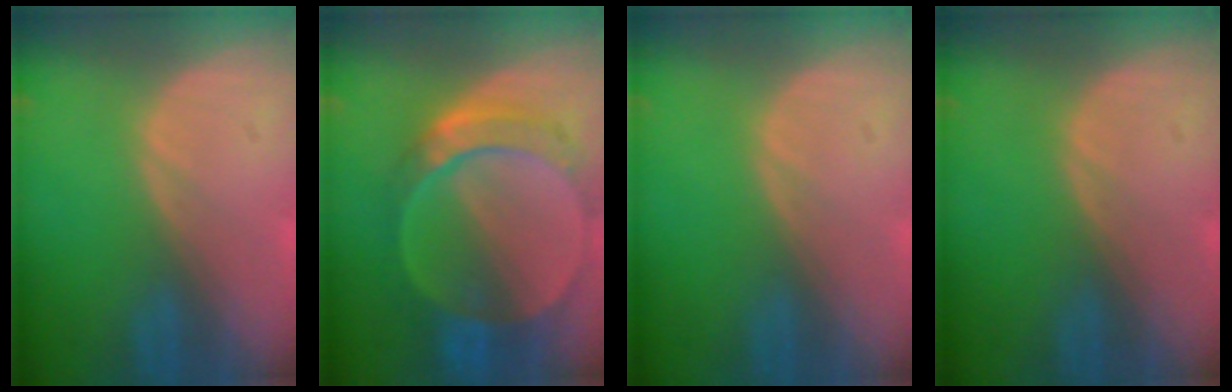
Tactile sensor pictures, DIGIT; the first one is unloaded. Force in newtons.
{"total": 9.6, "press": 8.4, "slide": 4.7}
{"total": 0.0}
{"total": 0.0}